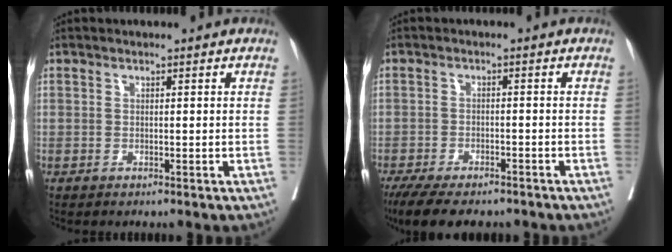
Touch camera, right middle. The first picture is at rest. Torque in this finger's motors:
{"motor_torque": [0.97, -0.95, 0.13, 0.08]}